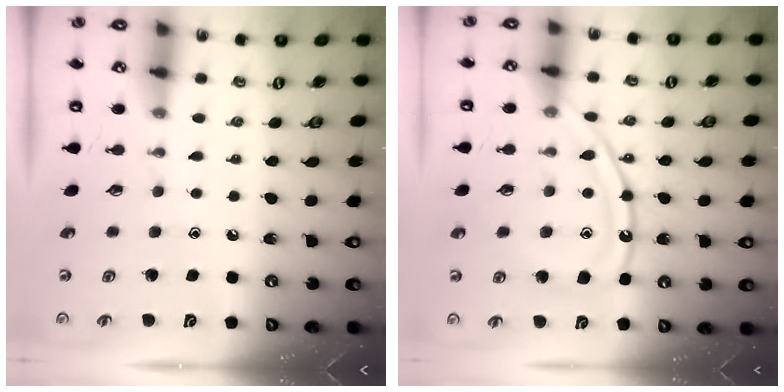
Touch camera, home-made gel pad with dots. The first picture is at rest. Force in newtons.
{"total": 14.3, "press": 14.2, "slide": 1.3}